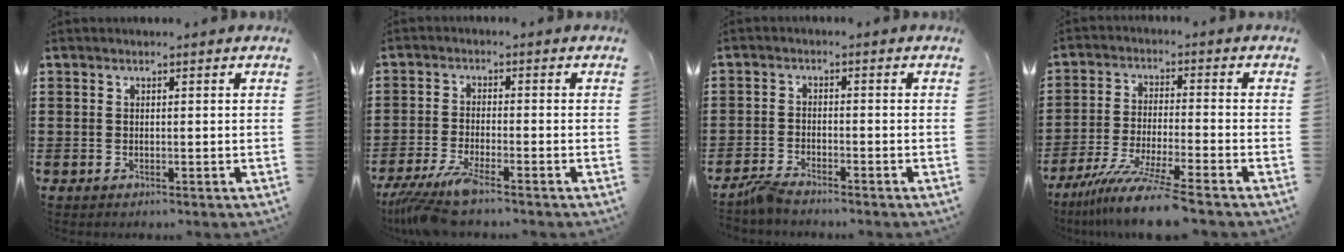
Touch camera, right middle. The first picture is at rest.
{"total": 6.1, "force": [-4.9, 0.0, 3.6], "torque": [-0.092, -0.027, -0.098]}
{"total": 2.8, "force": [-2.6, 0.3, 1.0], "torque": [-0.034, 0.001, -0.057]}
{"total": 9.4, "force": [-7.7, -0.2, 5.3], "torque": [-0.108, -0.012, -0.150]}